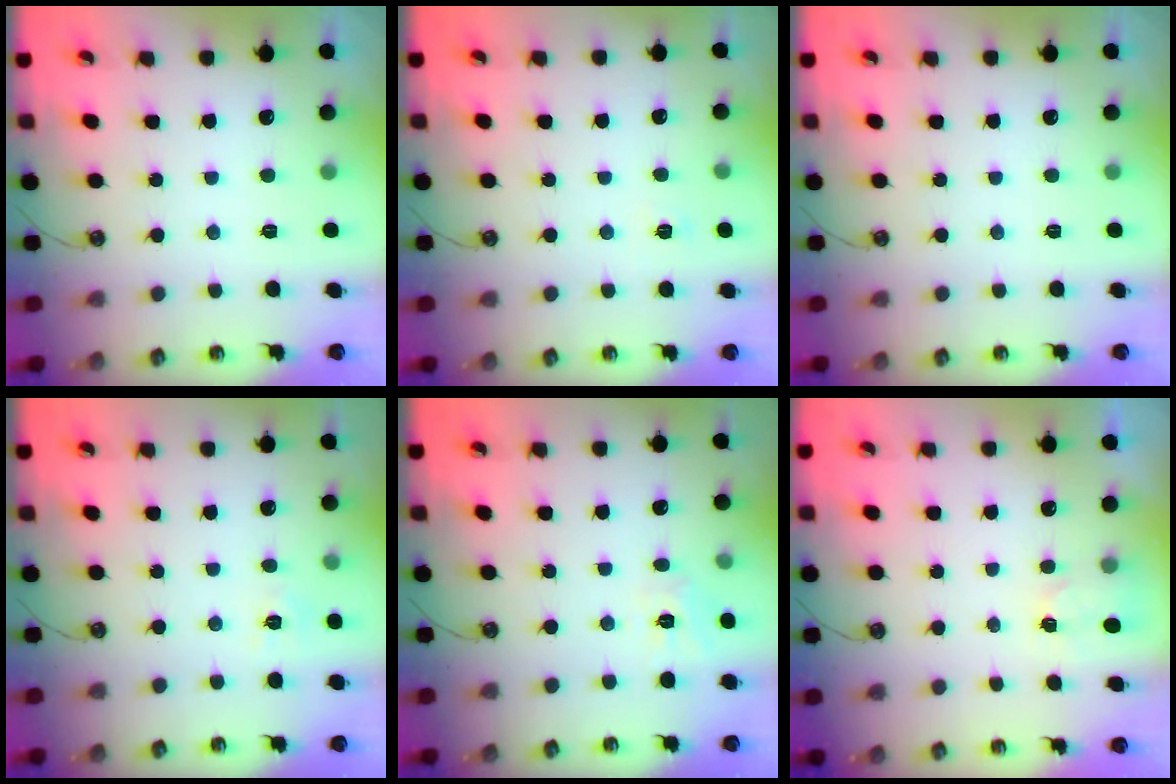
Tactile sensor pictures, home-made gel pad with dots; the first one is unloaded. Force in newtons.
{"total": 2.6, "press": 2.6, "slide": 0.2}
{"total": 0.0}
{"total": 6.2, "press": 6.2, "slide": 0.7}
{"total": 6.4, "press": 6.4, "slide": 0.5}
{"total": 2.6, "press": 2.5, "slide": 0.4}